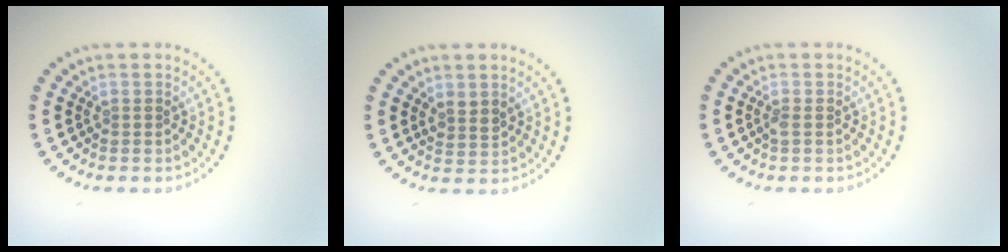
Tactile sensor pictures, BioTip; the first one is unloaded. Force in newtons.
{"total": 1.4, "press": 1.1, "slide": 0.8}
{"total": 0.6, "press": 0.6, "slide": 0.2}